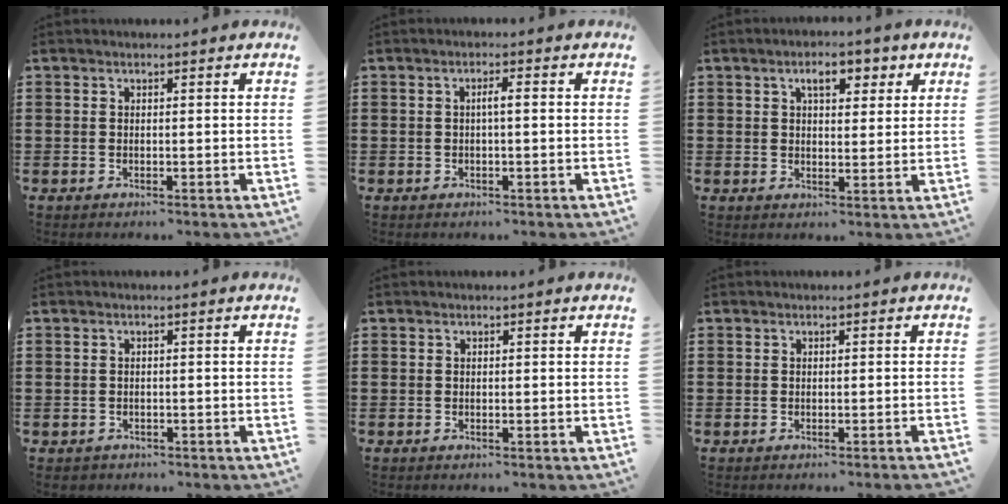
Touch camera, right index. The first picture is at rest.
{"total": 1.7, "force": [-0.2, 0.1, 1.7], "torque": [-0.032, 0.000, -0.004]}
{"total": 4.5, "force": [2.4, 2.1, 3.2], "torque": [-0.049, 0.002, 0.033]}
{"total": 0.9, "force": [-0.7, 0.5, 0.0], "torque": [-0.002, 0.004, -0.017]}
{"total": 0.0}
{"total": 0.5, "force": [-0.3, -0.3, 0.3], "torque": [-0.006, -0.002, -0.007]}